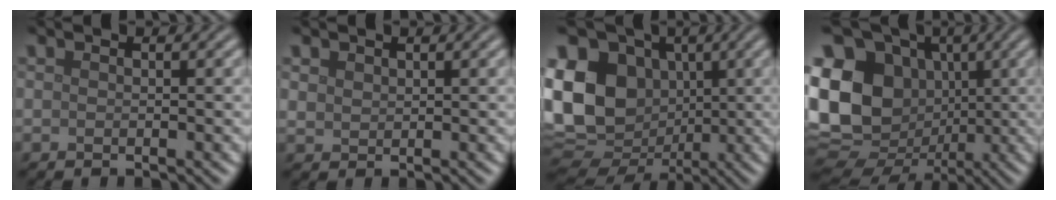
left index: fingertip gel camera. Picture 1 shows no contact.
{"total": 1.2, "force": [0.8, 0.8, 0.3], "torque": [-0.008, 0.000, 0.019]}
{"total": 15.5, "force": [1.0, 12.6, 9.0], "torque": [-0.196, 0.006, 0.015]}
{"total": 17.2, "force": [0.2, 14.5, 9.2], "torque": [-0.195, -0.005, -0.009]}